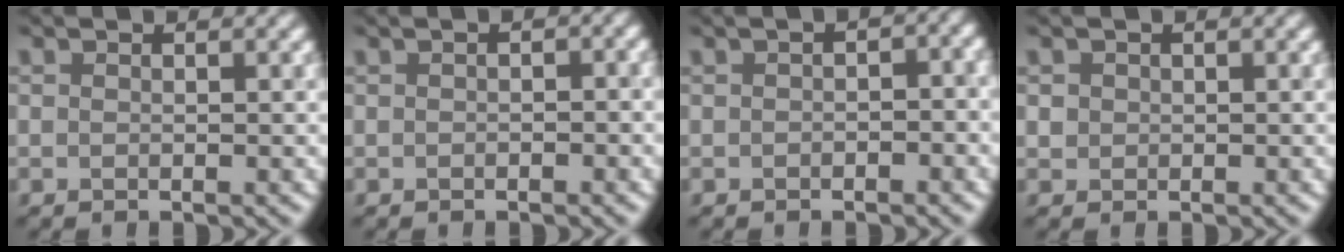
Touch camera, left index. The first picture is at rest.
{"total": 1.8, "force": [0.1, 0.8, 1.5], "torque": [-0.018, 0.003, -0.002]}
{"total": 3.4, "force": [0.1, 1.9, 2.9], "torque": [-0.022, 0.008, -0.006]}
{"total": 0.8, "force": [0.1, 0.8, 0.2], "torque": [0.003, -0.002, 0.001]}